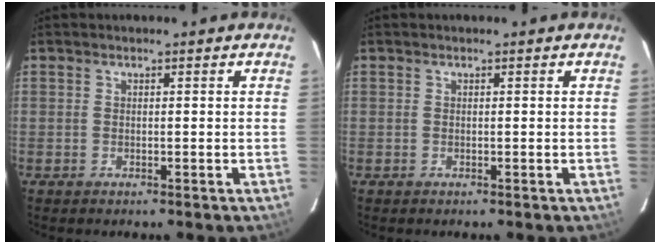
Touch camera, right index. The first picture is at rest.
{"total": 0.0}